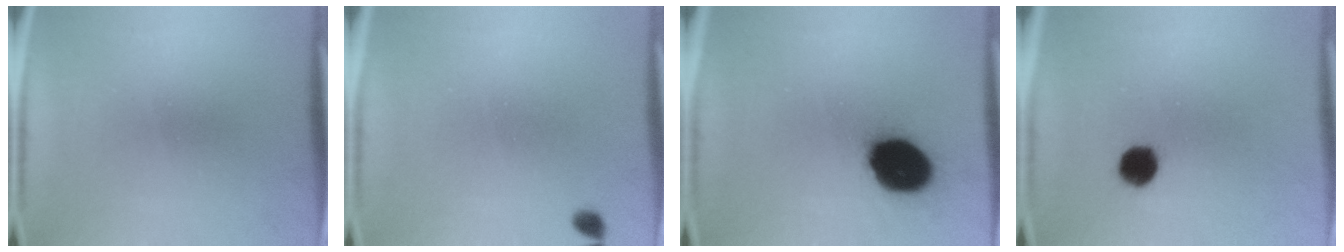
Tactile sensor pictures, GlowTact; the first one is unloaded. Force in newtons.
{"total": 1.1}
{"total": 16.4}
{"total": 5.3}